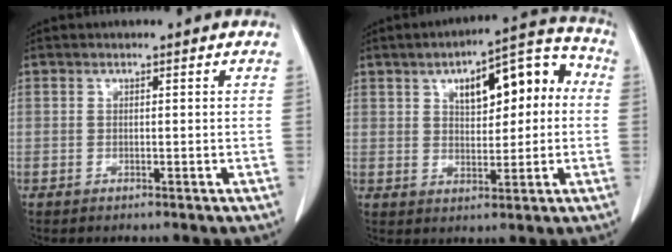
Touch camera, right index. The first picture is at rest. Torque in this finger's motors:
{"motor_torque": [0.35, 0.08, 0.21, 0.06]}